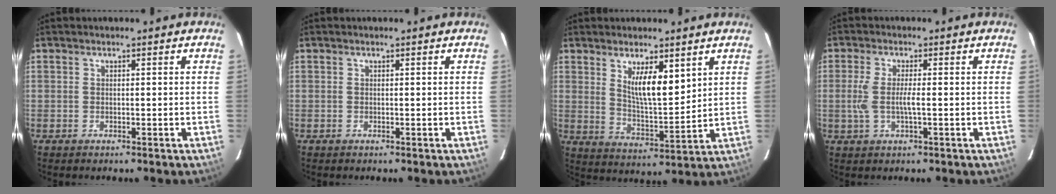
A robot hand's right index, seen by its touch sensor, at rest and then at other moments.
{"total": 0.0}
{"total": 8.9, "force": [4.5, 2.6, 7.3], "torque": [-0.124, -0.009, 0.088]}
{"total": 5.0, "force": [-0.5, 0.9, 4.8], "torque": [-0.101, -0.002, -0.010]}